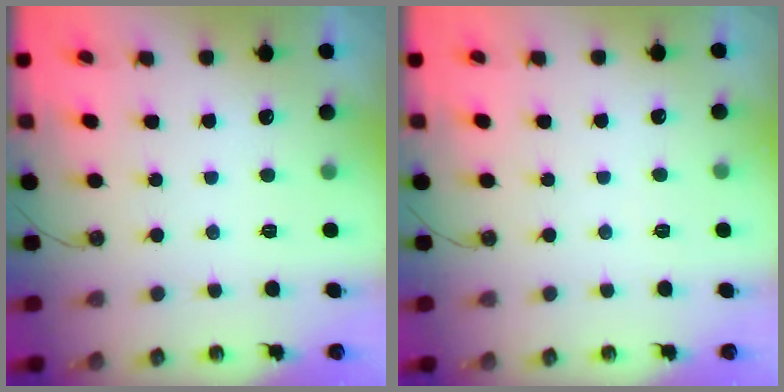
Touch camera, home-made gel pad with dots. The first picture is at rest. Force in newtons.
{"total": 2.6, "press": 2.6, "slide": 0.5}